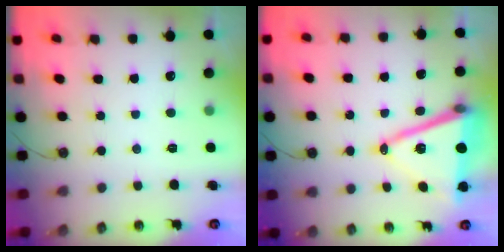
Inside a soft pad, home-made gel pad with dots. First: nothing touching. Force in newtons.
{"total": 15.8, "press": 15.3, "slide": 3.9}